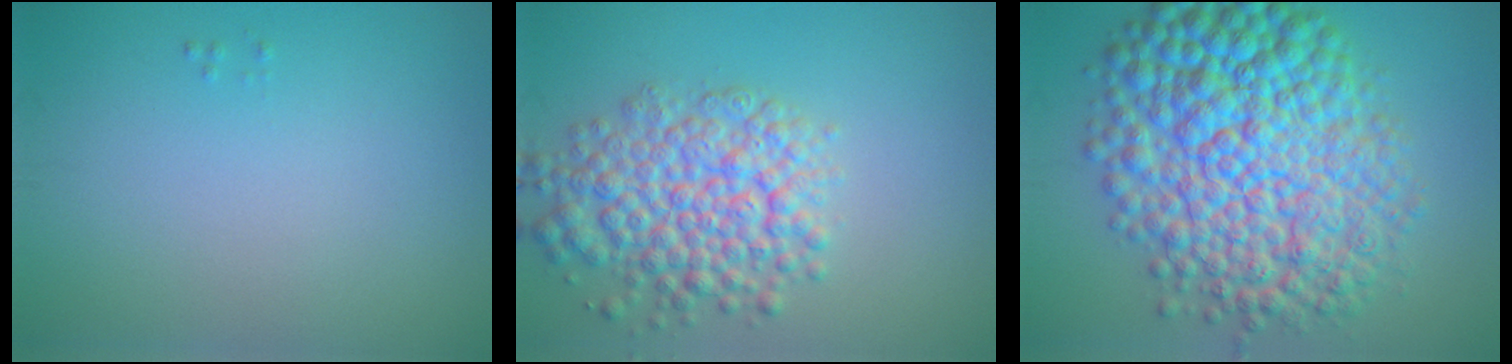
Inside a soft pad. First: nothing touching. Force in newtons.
{"total": 6.5, "press": 6.5, "slide": 0.2}
{"total": 13.6, "press": 13.6, "slide": 0.1}